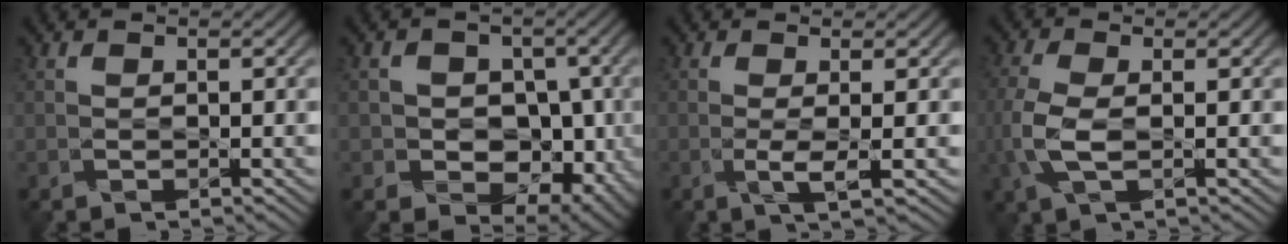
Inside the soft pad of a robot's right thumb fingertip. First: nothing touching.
{"total": 10.8, "force": [-1.3, 9.6, 4.7], "torque": [-0.106, 0.004, -0.041]}
{"total": 2.5, "force": [-0.7, -0.3, 2.4], "torque": [-0.056, -0.004, -0.013]}
{"total": 4.7, "force": [-0.8, 2.0, 4.2], "torque": [-0.120, -0.001, -0.015]}